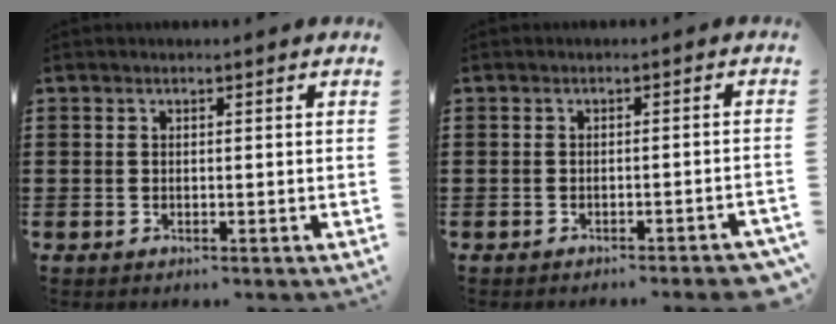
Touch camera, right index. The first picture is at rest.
{"total": 2.2, "force": [-1.8, -0.2, 1.2], "torque": [-0.020, -0.002, -0.033]}